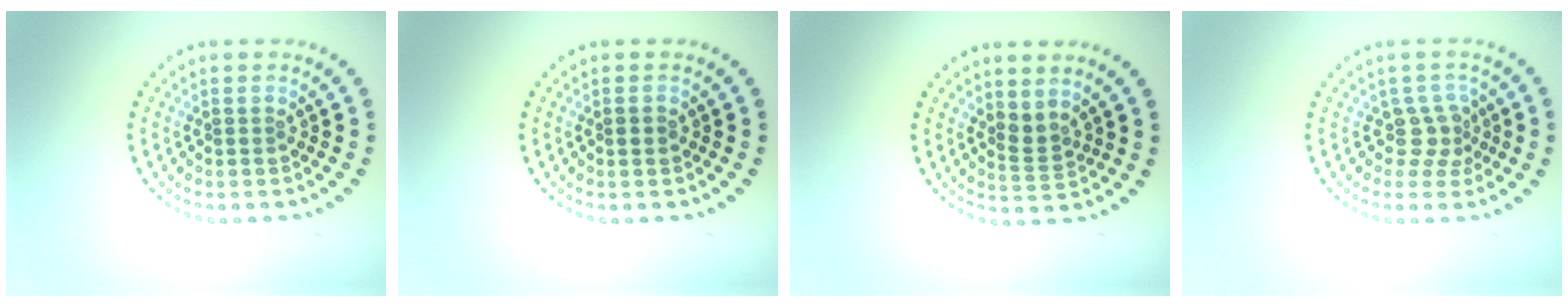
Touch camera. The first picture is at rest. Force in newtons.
{"total": 0.8, "press": 0.8, "slide": 0.1}
{"total": 1.8, "press": 1.3, "slide": 1.1}
{"total": 2.3, "press": 1.6, "slide": 1.6}